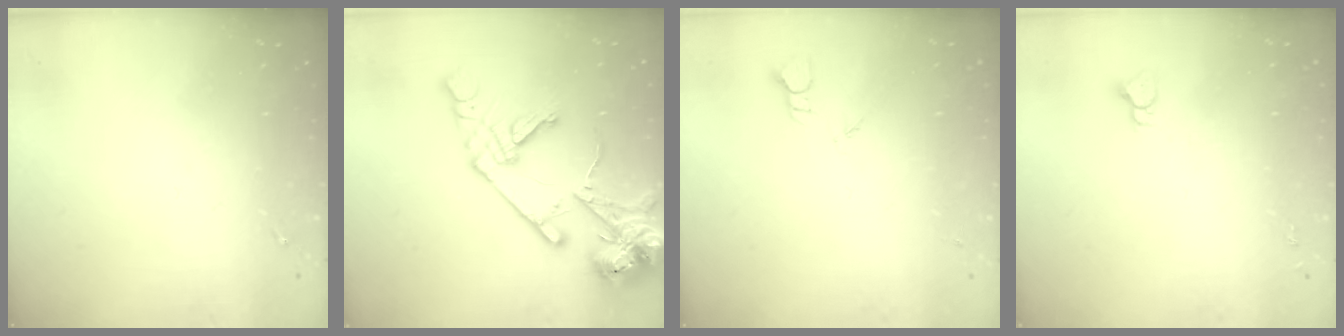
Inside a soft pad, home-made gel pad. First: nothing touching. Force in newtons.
{"total": 18.1, "press": 17.9, "slide": 2.8}
{"total": 2.4, "press": 2.4, "slide": 0.2}
{"total": 3.3, "press": 3.3, "slide": 0.2}